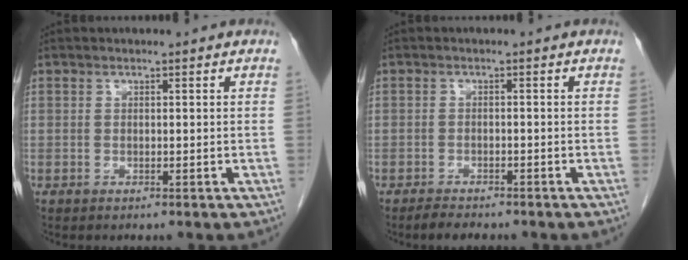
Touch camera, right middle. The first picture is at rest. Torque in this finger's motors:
{"motor_torque": [0.39, -0.04, 0.09, 0.03]}